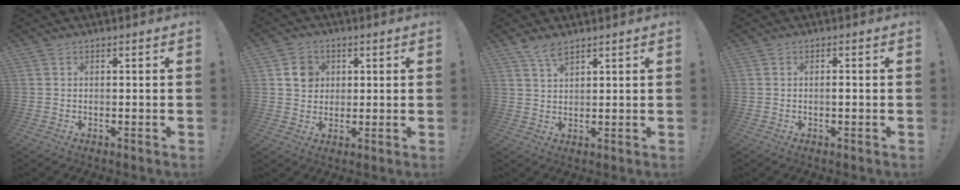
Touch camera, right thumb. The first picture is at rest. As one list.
[{"total": 6.8, "force": [2.4, 6.2, 1.8], "torque": [-0.005, -0.012, 0.044]}, {"total": 4.3, "force": [3.4, 1.3, 2.4], "torque": [-0.039, -0.020, 0.059]}, {"total": 1.0, "force": [-0.4, 0.1, 0.9], "torque": [-0.012, 0.000, -0.009]}]